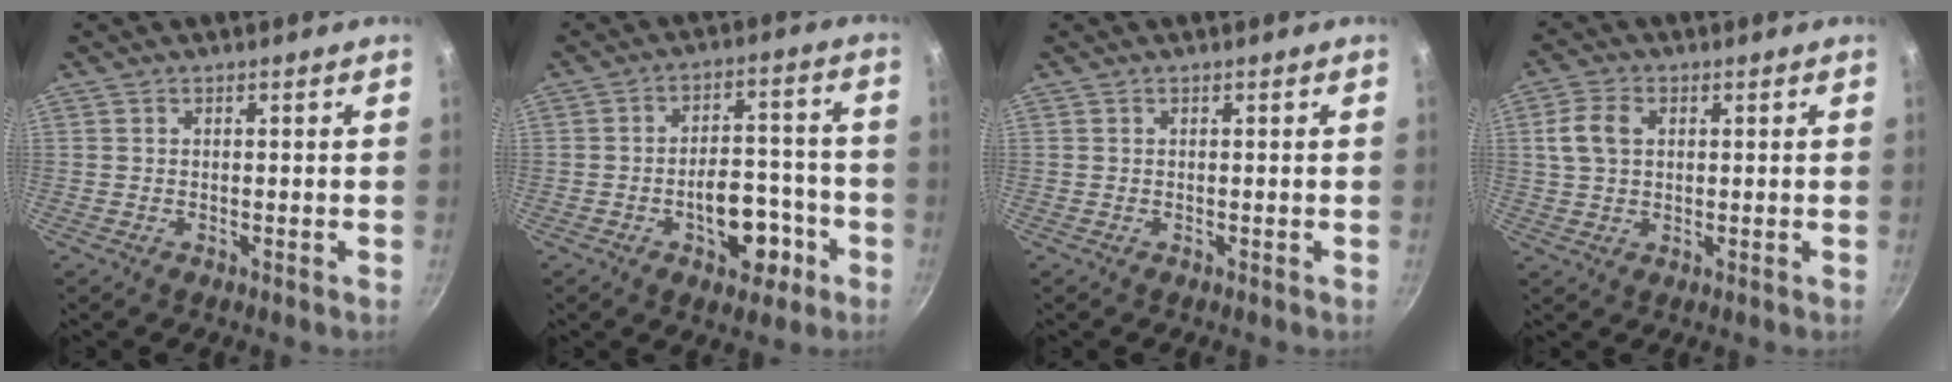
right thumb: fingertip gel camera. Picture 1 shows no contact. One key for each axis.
{"total": 10.8, "fx": -4.4, "fy": 6.2, "fz": 7.6, "tx": -0.071, "ty": 0.040, "tz": -0.057}
{"total": 0.0}
{"total": 5.9, "fx": 1.3, "fy": 4.1, "fz": 3.9, "tx": -0.068, "ty": 0.007, "tz": 0.022}